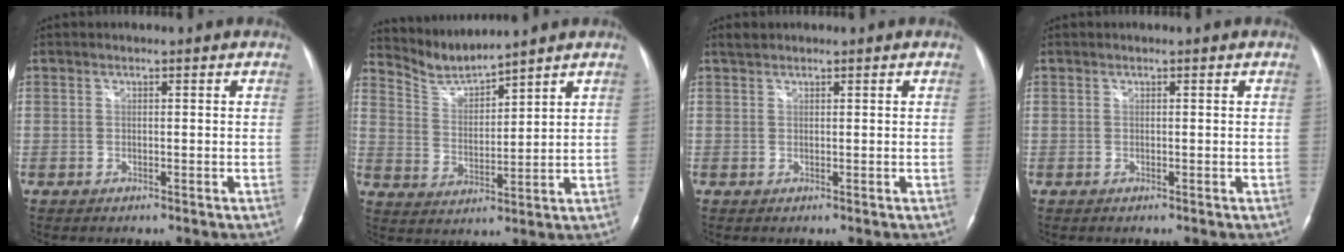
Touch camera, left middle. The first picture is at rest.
{"total": 5.8, "force": [5.7, -0.7, -0.2], "torque": [-0.011, -0.004, 0.126]}
{"total": 1.1, "force": [1.0, 0.4, 0.2], "torque": [-0.008, 0.011, 0.021]}
{"total": 0.0}